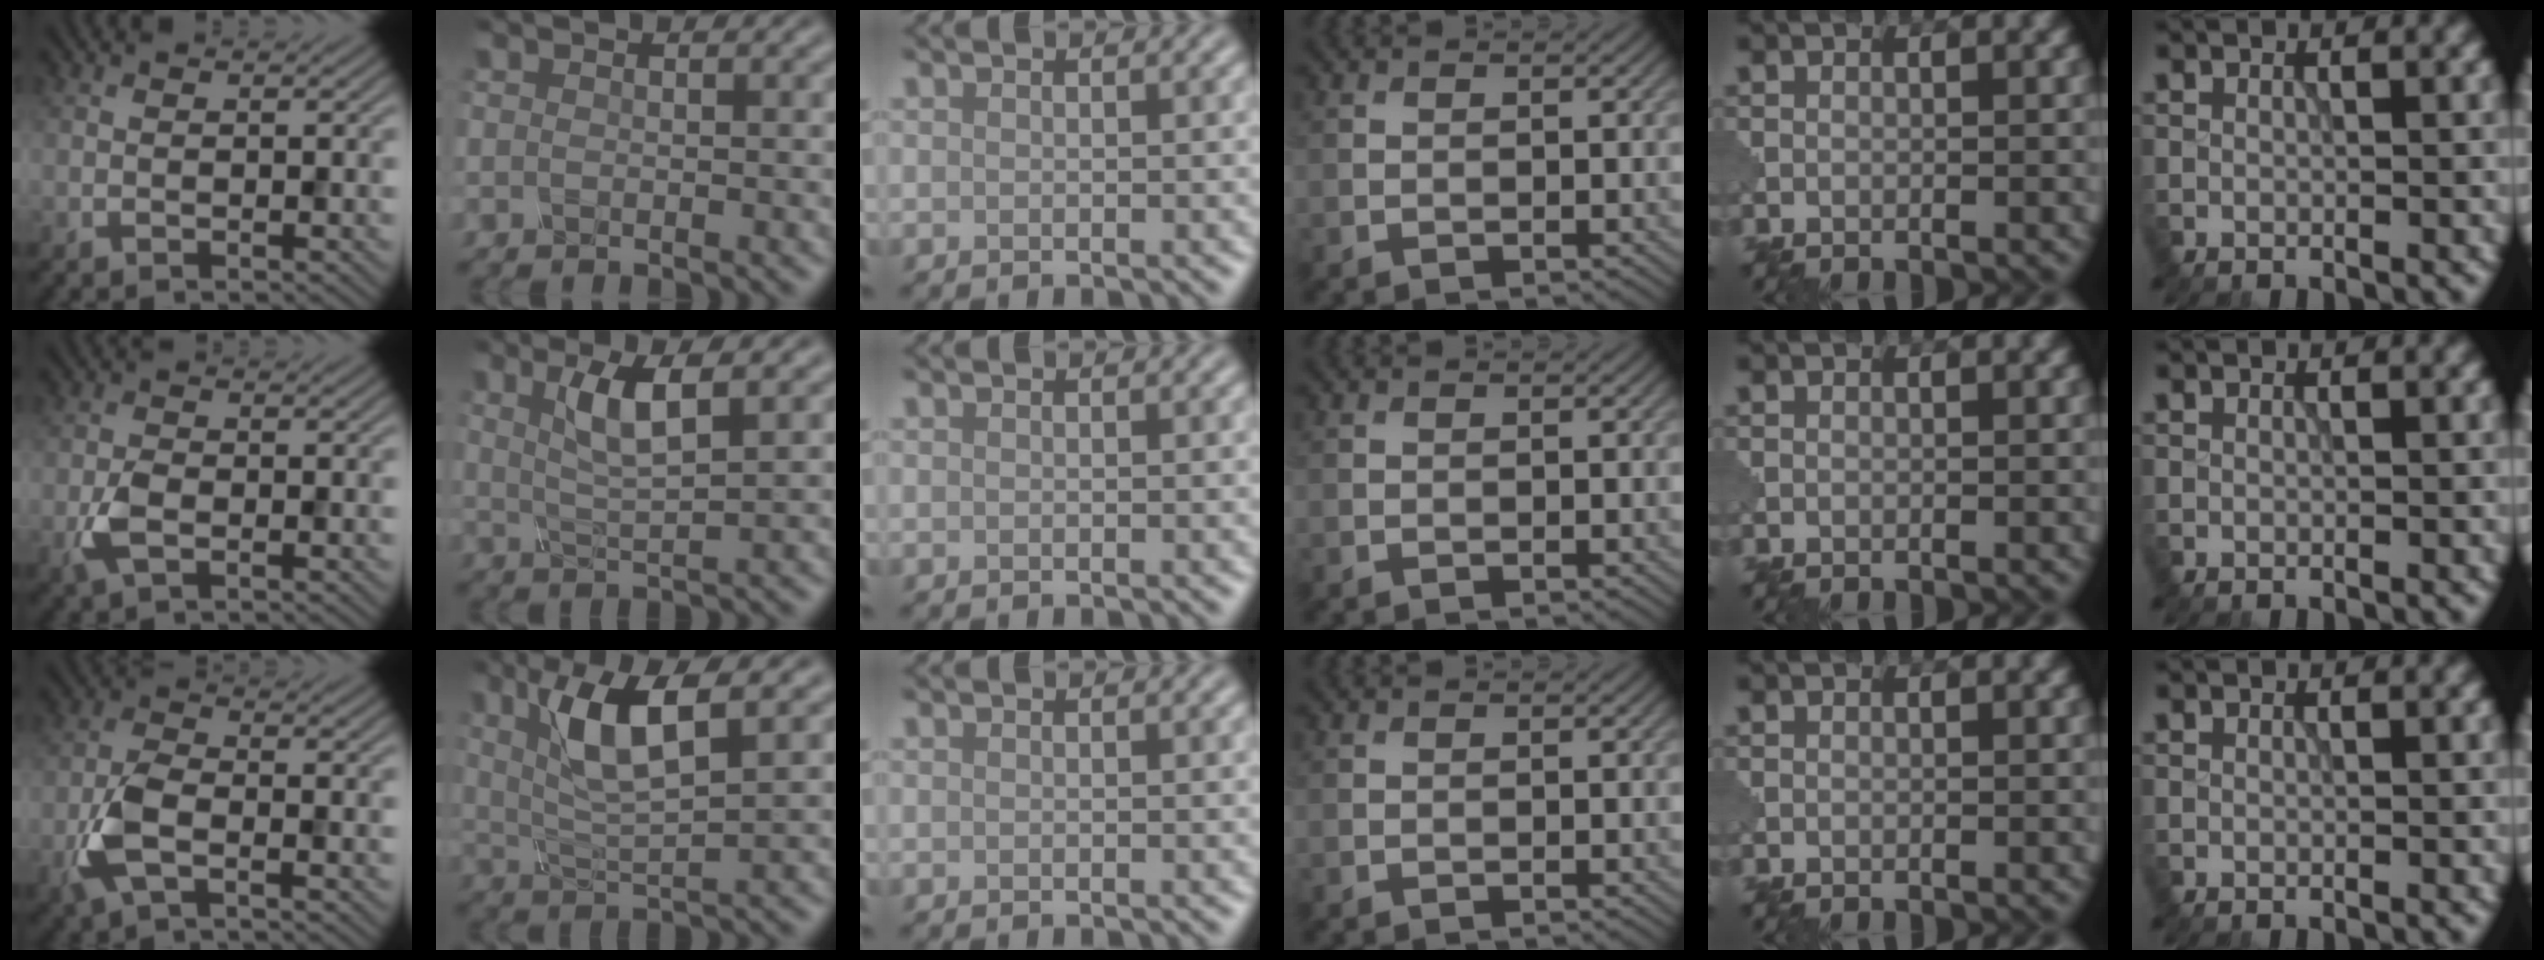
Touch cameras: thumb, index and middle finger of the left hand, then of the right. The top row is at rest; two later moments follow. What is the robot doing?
{"motion": "squeeze", "object": "clothespin"}